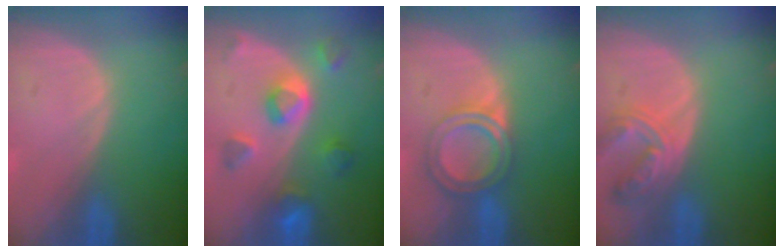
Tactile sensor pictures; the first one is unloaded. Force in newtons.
{"total": 7.8, "press": 7.0, "slide": 3.5}
{"total": 5.9, "press": 5.4, "slide": 2.3}
{"total": 7.1, "press": 6.4, "slide": 3.2}